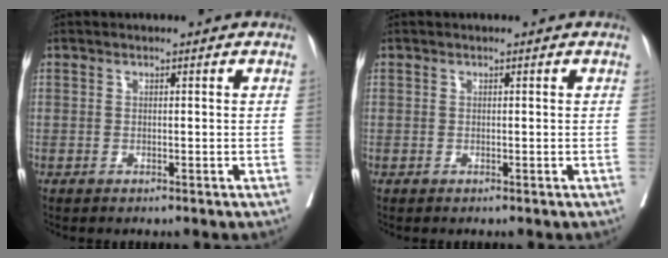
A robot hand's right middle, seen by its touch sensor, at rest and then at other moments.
{"total": 0.0}